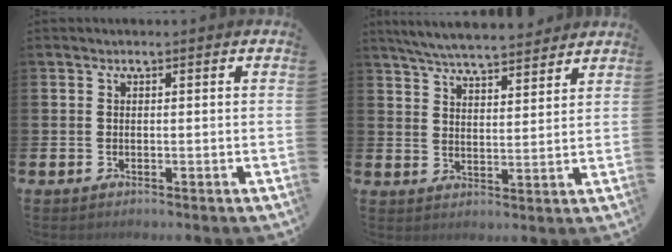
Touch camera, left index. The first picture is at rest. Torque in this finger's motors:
{"motor_torque": [0.26, -0.35, 0.94, 0.21]}